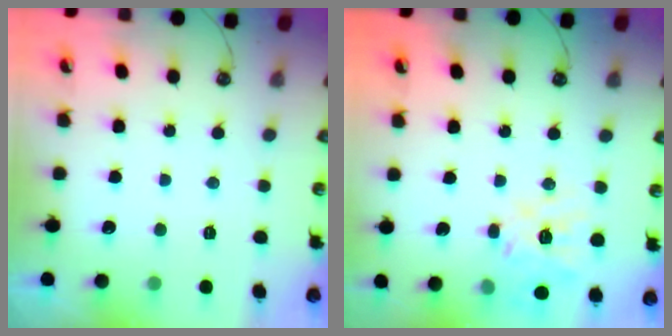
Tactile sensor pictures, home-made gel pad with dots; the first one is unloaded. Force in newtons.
{"total": 13.7, "press": 13.6, "slide": 1.8}